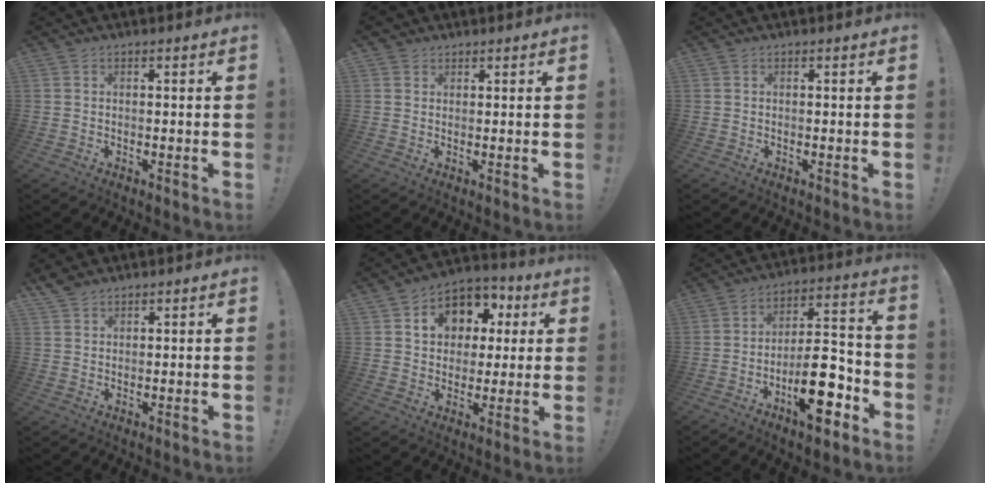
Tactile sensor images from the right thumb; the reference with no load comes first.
{"total": 2.1, "force": [1.4, 1.5, 0.3], "torque": [-0.002, -0.004, 0.026]}
{"total": 0.0}
{"total": 3.3, "force": [2.8, 1.5, 0.9], "torque": [-0.017, -0.016, 0.054]}
{"total": 11.6, "force": [3.6, 9.8, 5.0], "torque": [-0.063, -0.015, 0.071]}
{"total": 17.5, "force": [-7.5, 7.2, 14.1], "torque": [-0.197, 0.053, -0.115]}